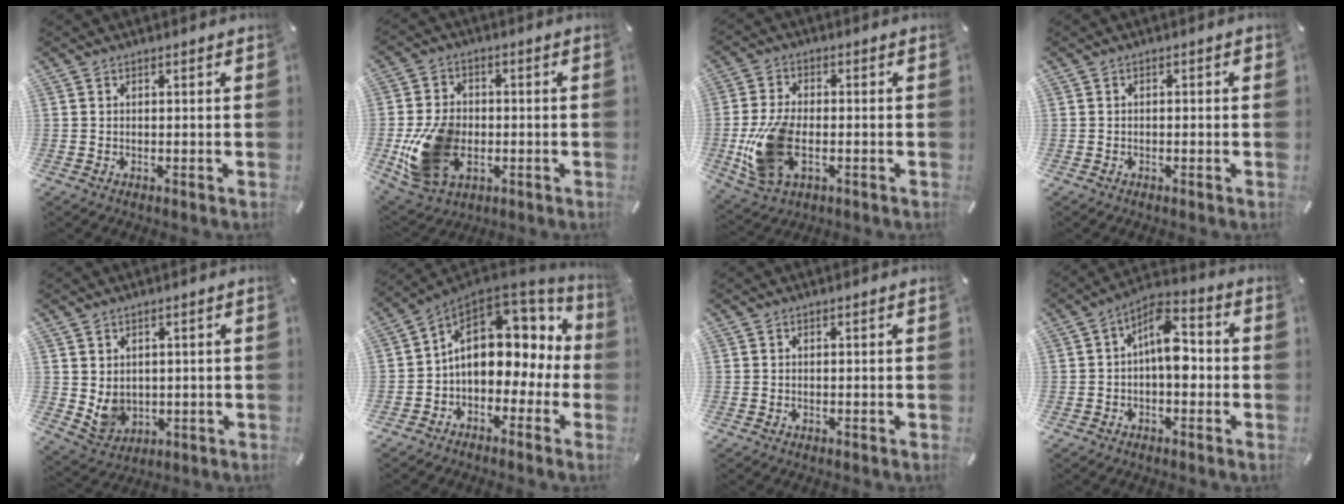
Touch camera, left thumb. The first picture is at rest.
{"total": 15.2, "force": [-3.3, 11.2, 9.8], "torque": [-0.209, 0.010, -0.054]}
{"total": 13.6, "force": [-3.1, 7.8, 10.7], "torque": [-0.230, -0.005, -0.050]}
{"total": 1.3, "force": [-0.9, 0.5, 0.8], "torque": [-0.014, 0.004, -0.018]}
{"total": 5.7, "force": [2.0, 5.1, 1.6], "torque": [-0.039, -0.016, 0.038]}
{"total": 14.6, "force": [3.1, 10.2, 9.9], "torque": [-0.165, -0.015, 0.054]}
{"total": 0.0}
{"total": 9.1, "force": [-0.5, 5.0, 7.7], "torque": [-0.128, 0.007, -0.010]}